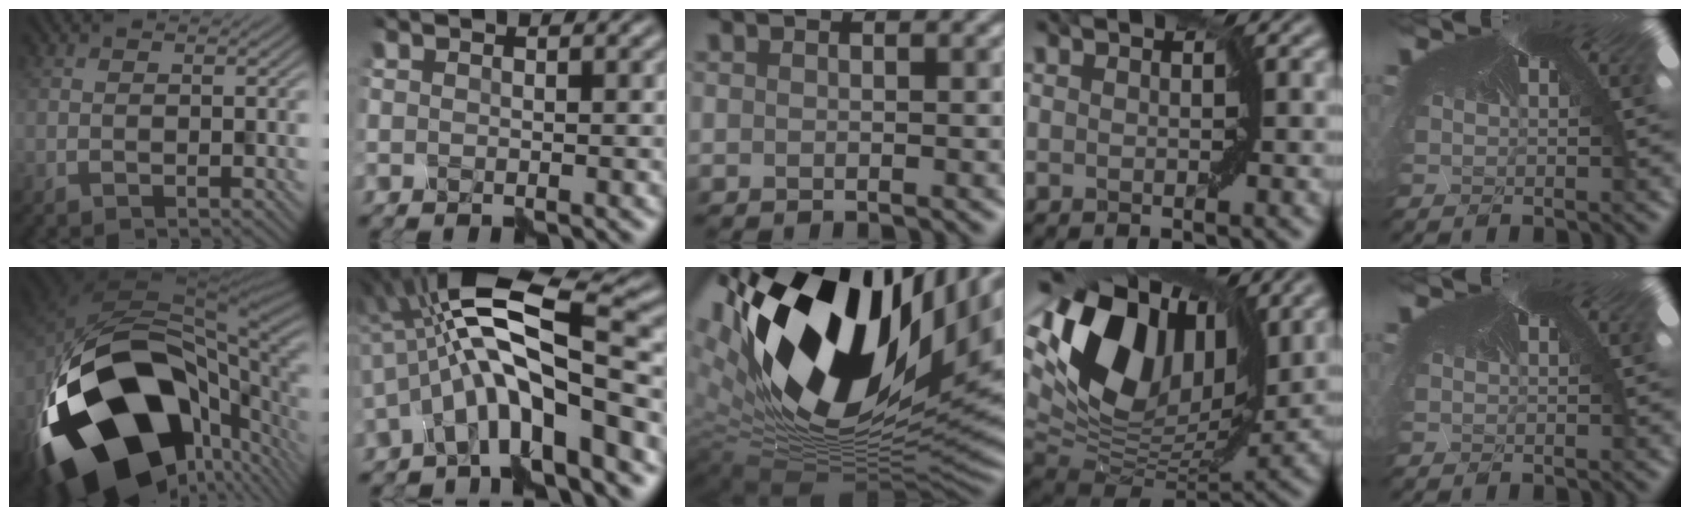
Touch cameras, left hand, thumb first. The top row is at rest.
{"thumb": {"total": 20.3, "force": [-6.5, 12.8, 14.4], "torque": [-0.290, -0.056, -0.088]}, "index": {"total": 10.6, "force": [-2.3, 3.0, 9.9], "torque": [-0.172, 0.025, -0.056]}, "middle": {"total": 19.7, "force": [6.8, 10.5, 15.2], "torque": [-0.304, 0.014, 0.126]}, "ring": {"total": 13.5, "force": [4.5, 8.5, 9.5], "torque": [-0.183, 0.014, 0.075]}}